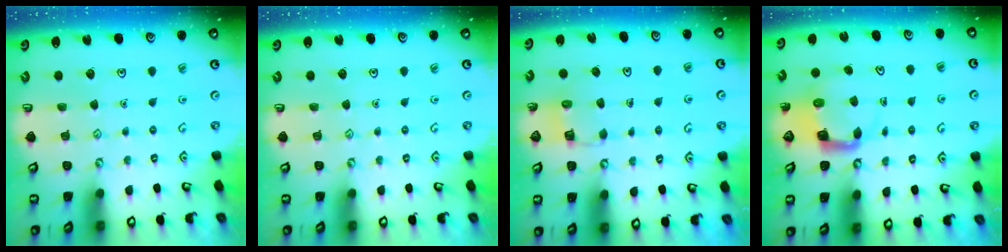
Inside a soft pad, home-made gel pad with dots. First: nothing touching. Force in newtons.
{"total": 0.0}
{"total": 3.2, "press": 3.2, "slide": 0.2}
{"total": 4.0, "press": 3.9, "slide": 0.4}